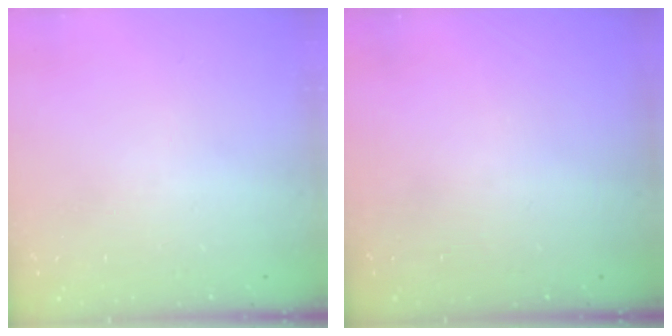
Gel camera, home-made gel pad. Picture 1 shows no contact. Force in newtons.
{"total": 0.0}